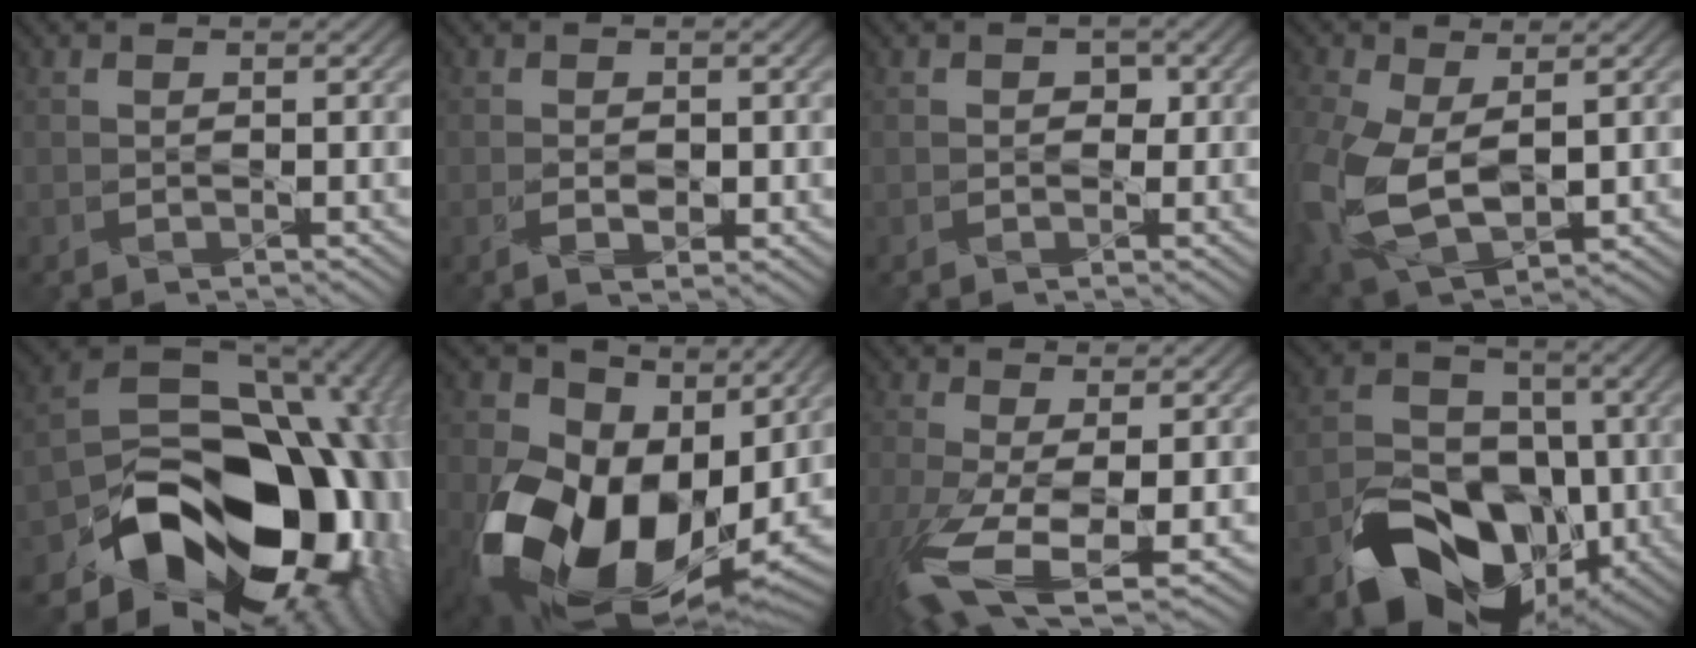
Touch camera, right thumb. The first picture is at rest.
{"total": 1.8, "force": [-0.4, 0.9, 1.4], "torque": [-0.032, -0.004, -0.005]}
{"total": 1.0, "force": [-0.2, 0.9, 0.4], "torque": [-0.006, -0.004, -0.007]}
{"total": 12.8, "force": [-0.8, 8.1, 9.8], "torque": [-0.286, -0.036, 0.011]}
{"total": 18.6, "force": [-7.2, 13.0, 11.2], "torque": [-0.160, -0.040, -0.107]}
{"total": 17.7, "force": [-0.6, 12.9, 12.1], "torque": [-0.254, -0.056, 0.014]}
{"total": 10.1, "force": [-3.3, 3.8, 8.8], "torque": [-0.217, -0.028, -0.055]}
{"total": 13.8, "force": [-6.2, 9.3, 8.1], "torque": [-0.137, -0.025, -0.116]}